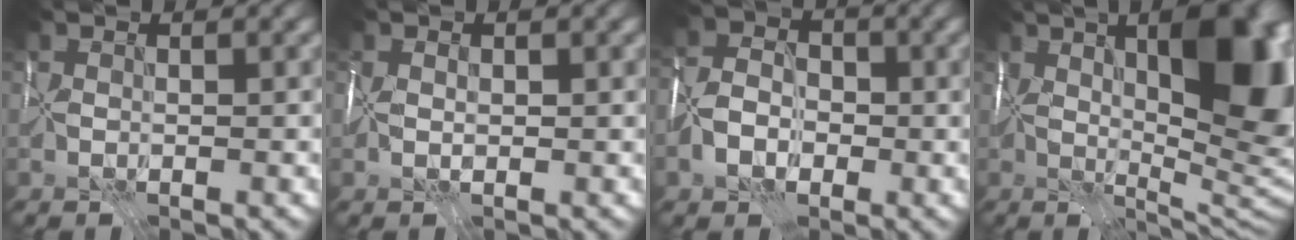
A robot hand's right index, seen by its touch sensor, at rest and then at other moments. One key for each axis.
{"total": 2.3, "fx": 0.2, "fy": 1.5, "fz": 1.7, "tx": -0.036, "ty": 0.000, "tz": 0.002}
{"total": 5.0, "fx": -1.9, "fy": 3.8, "fz": 2.7, "tx": -0.058, "ty": 0.001, "tz": -0.048}
{"total": 16.7, "fx": 4.2, "fy": 6.8, "fz": 14.7, "tx": -0.173, "ty": 0.018, "tz": 0.064}